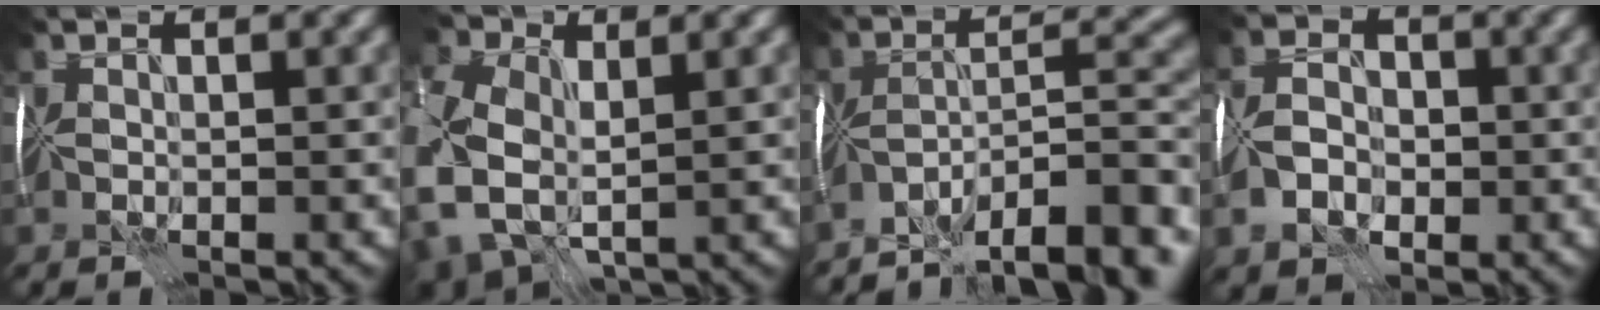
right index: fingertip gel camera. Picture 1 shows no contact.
{"total": 12.6, "force": [-0.1, 9.0, 8.8], "torque": [-0.203, -0.012, 0.012]}
{"total": 12.2, "force": [-9.5, 2.9, 7.0], "torque": [-0.103, 0.002, -0.146]}
{"total": 3.7, "force": [-1.7, 2.4, 2.2], "torque": [-0.044, 0.000, -0.033]}